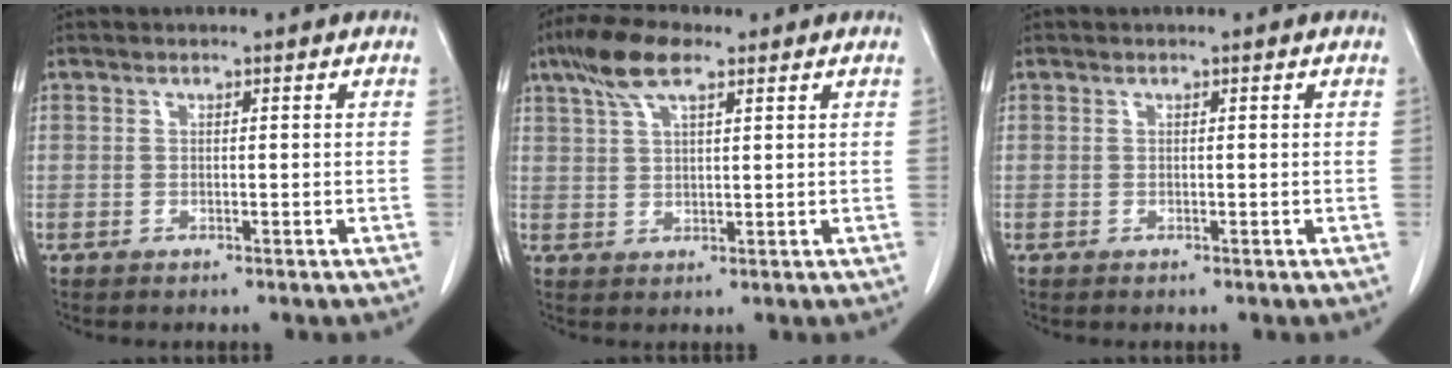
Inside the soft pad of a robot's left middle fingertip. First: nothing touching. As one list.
[{"total": 7.1, "force": [4.6, 1.9, 5.2], "torque": [-0.112, 0.019, 0.086]}, {"total": 0.0}]